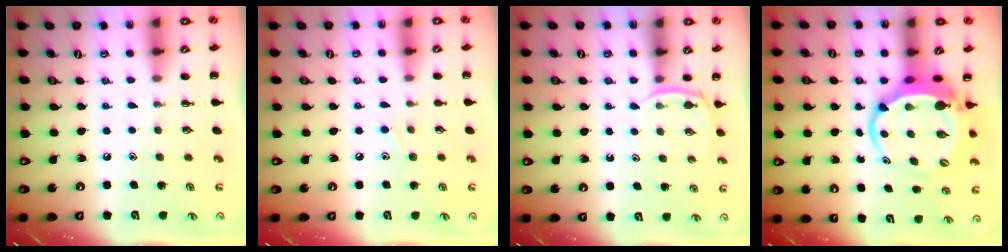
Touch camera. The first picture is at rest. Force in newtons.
{"total": 5.6, "press": 5.2, "slide": 2.0}
{"total": 3.4, "press": 3.1, "slide": 1.2}
{"total": 7.2, "press": 7.1, "slide": 1.3}